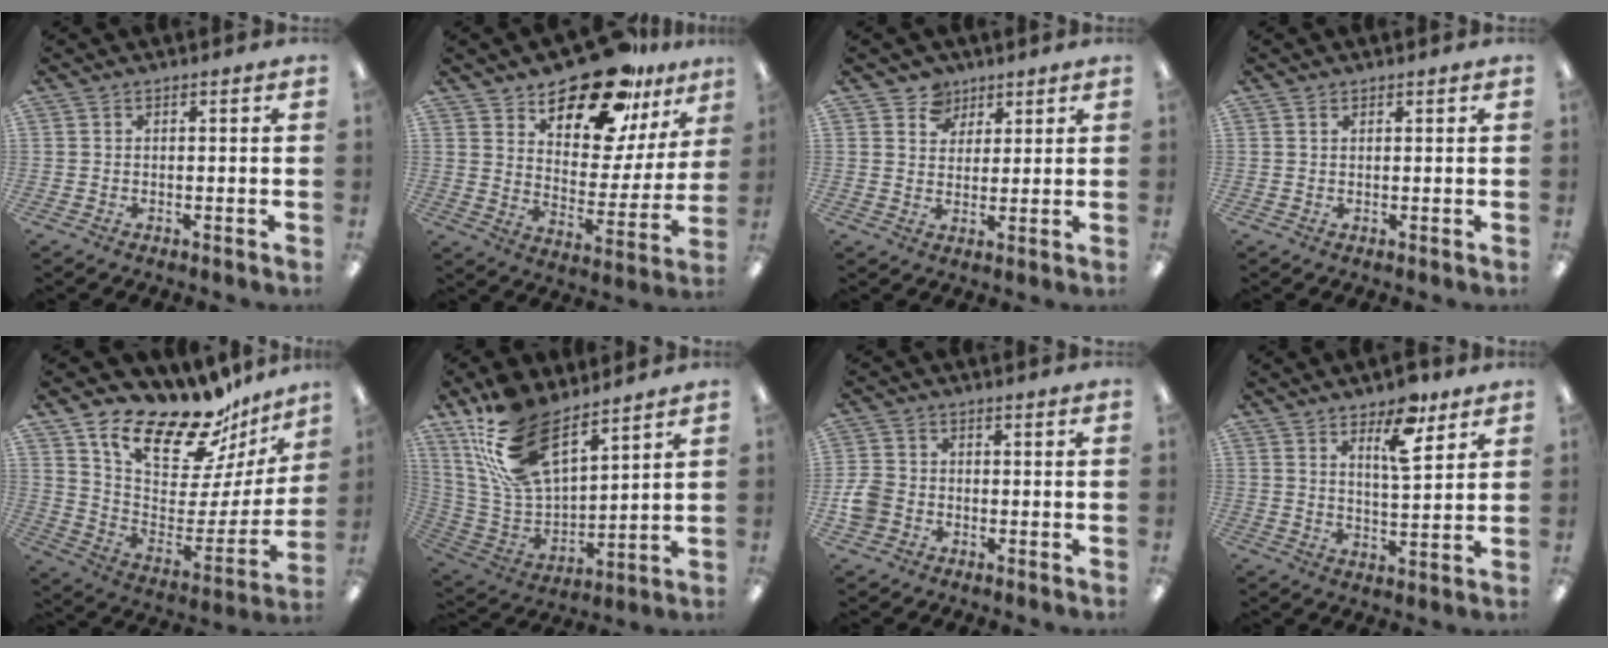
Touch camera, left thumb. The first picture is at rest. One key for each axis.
{"total": 20.4, "fx": 16.2, "fy": 8.2, "fz": 9.3, "tx": -0.143, "ty": -0.116, "tz": 0.280}
{"total": 6.1, "fx": 3.9, "fy": 4.6, "fz": 0.7, "tx": -0.013, "ty": -0.017, "tz": 0.070}
{"total": 0.9, "fx": 0.6, "fy": 0.5, "fz": 0.4, "tx": -0.010, "ty": 0.000, "tz": 0.012}
{"total": 20.8, "fx": 16.7, "fy": 7.6, "fz": 9.9, "tx": -0.159, "ty": -0.132, "tz": 0.286}
{"total": 20.4, "fx": 13.0, "fy": 9.8, "fz": 12.3, "tx": -0.261, "ty": -0.059, "tz": 0.244}
{"total": 5.3, "fx": -1.8, "fy": 4.4, "fz": 2.5, "tx": -0.051, "ty": 0.013, "tz": -0.031}
{"total": 9.8, "fx": 6.4, "fy": 3.5, "fz": 6.5, "tx": -0.089, "ty": -0.033, "tz": 0.102}